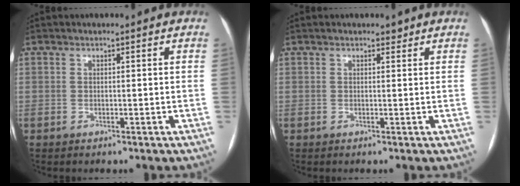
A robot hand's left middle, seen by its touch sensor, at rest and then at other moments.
{"total": 1.6, "force": [1.2, 0.7, 0.7], "torque": [-0.011, 0.014, 0.017]}